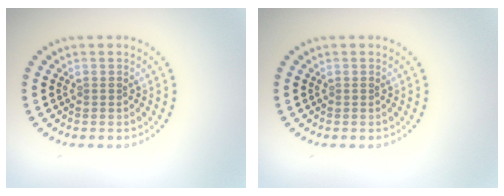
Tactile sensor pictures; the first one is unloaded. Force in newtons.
{"total": 0.0}